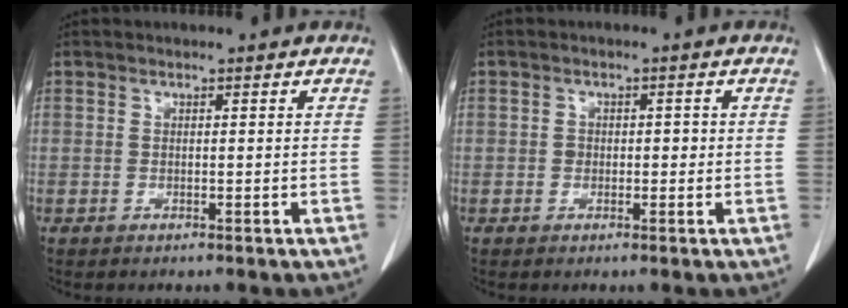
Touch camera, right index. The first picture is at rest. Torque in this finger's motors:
{"motor_torque": [0.12, -0.05, 0.00, 0.02]}